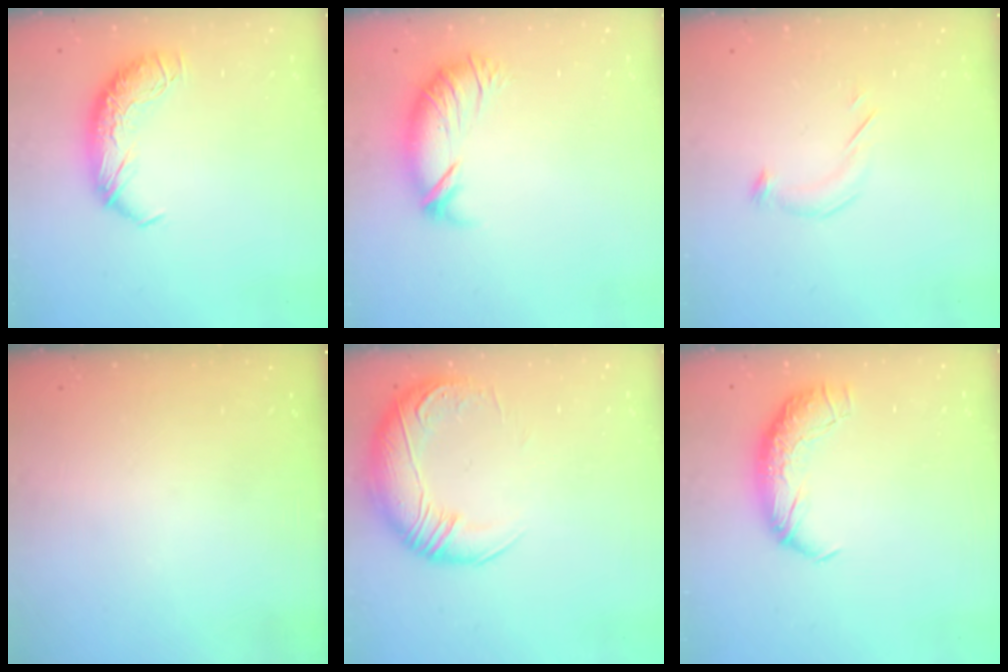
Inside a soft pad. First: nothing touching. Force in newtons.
{"total": 2.6, "press": 1.5, "slide": 2.1}
{"total": 5.1, "press": 5.0, "slide": 0.6}
{"total": 11.2, "press": 11.2, "slide": 0.4}
{"total": 3.0, "press": 0.1, "slide": 3.0}
{"total": 2.4, "press": 1.1, "slide": 2.2}